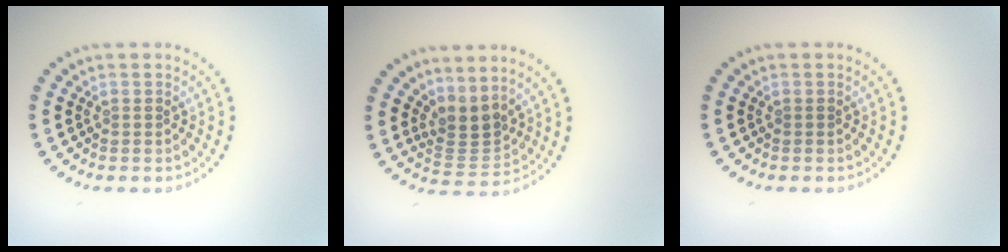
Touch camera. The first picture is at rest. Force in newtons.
{"total": 2.8, "press": 2.1, "slide": 1.9}
{"total": 0.0}